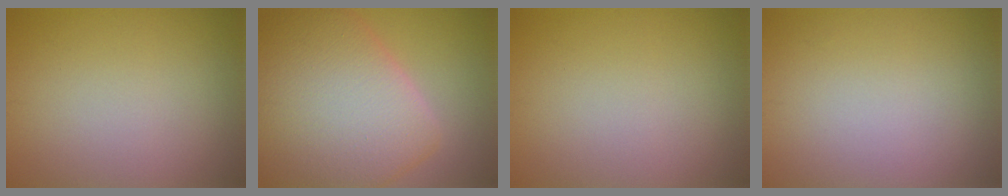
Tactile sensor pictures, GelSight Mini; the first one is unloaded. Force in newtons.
{"total": 12.7, "press": 12.7, "slide": 0.6}
{"total": 0.0}
{"total": 0.0}